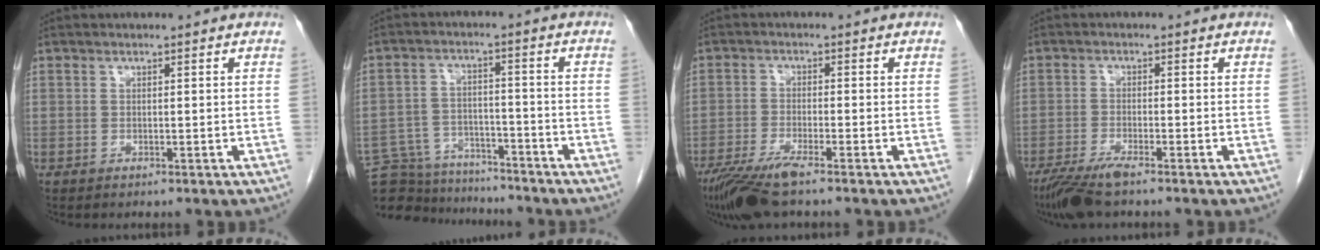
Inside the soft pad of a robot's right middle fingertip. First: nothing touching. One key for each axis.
{"total": 13.4, "fx": -12.5, "fy": 4.2, "fz": 2.3, "tx": -0.045, "ty": 0.022, "tz": -0.189}
{"total": 7.8, "fx": -5.6, "fy": 0.6, "fz": 5.4, "tx": -0.105, "ty": -0.021, "tz": -0.103}
{"total": 5.6, "fx": -4.2, "fy": 0.4, "fz": 3.6, "tx": -0.073, "ty": -0.016, "tz": -0.079}